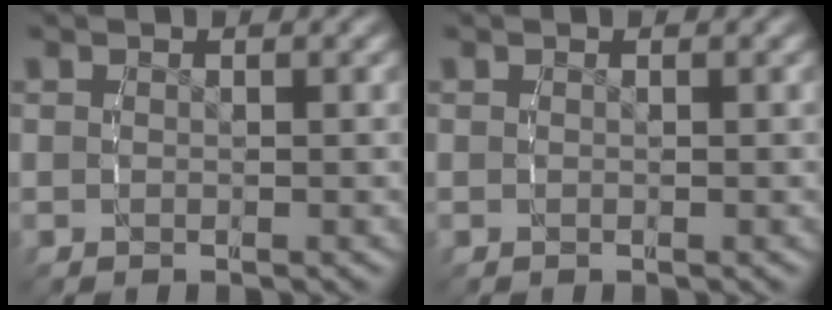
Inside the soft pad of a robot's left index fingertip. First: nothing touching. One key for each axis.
{"total": 0.0}